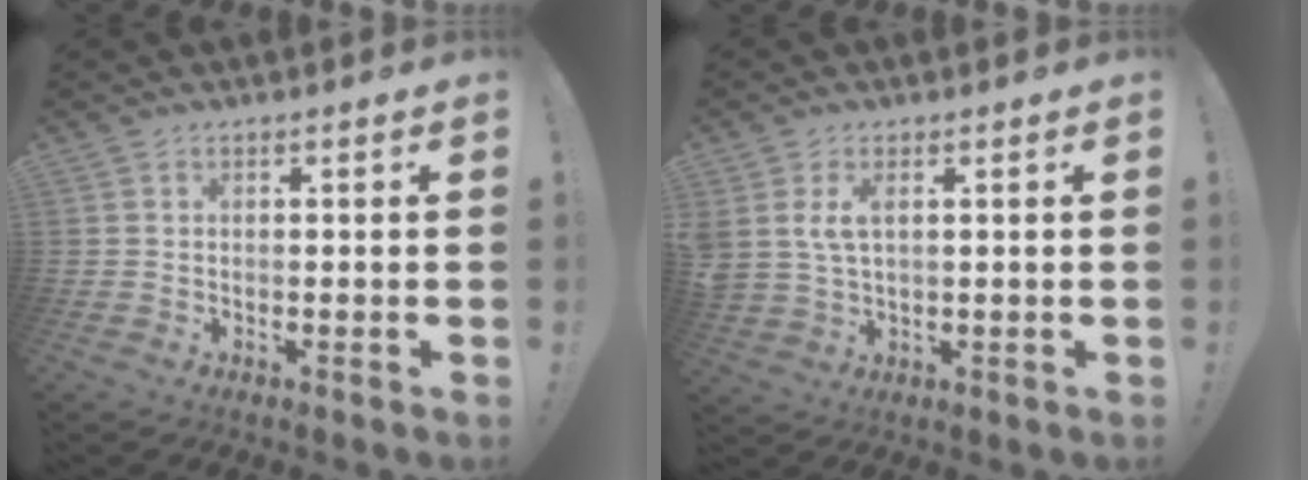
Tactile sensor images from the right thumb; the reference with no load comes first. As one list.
[{"total": 5.6, "force": [2.1, 2.9, 4.3], "torque": [-0.098, -0.005, 0.038]}]